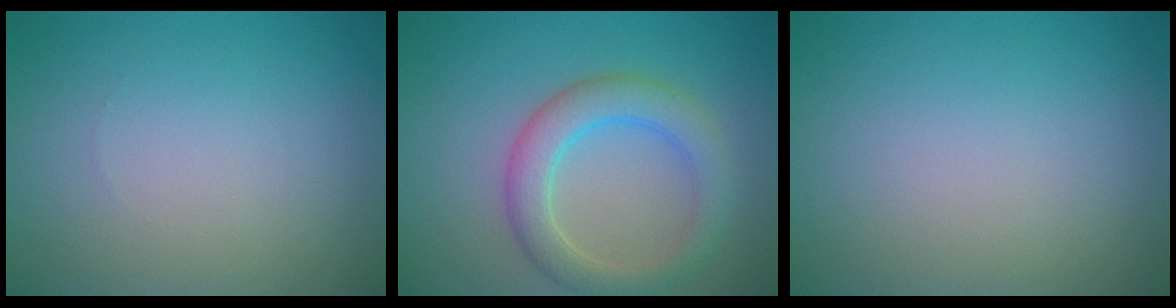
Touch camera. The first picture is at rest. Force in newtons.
{"total": 4.4, "press": 4.4, "slide": 0.2}
{"total": 0.0}